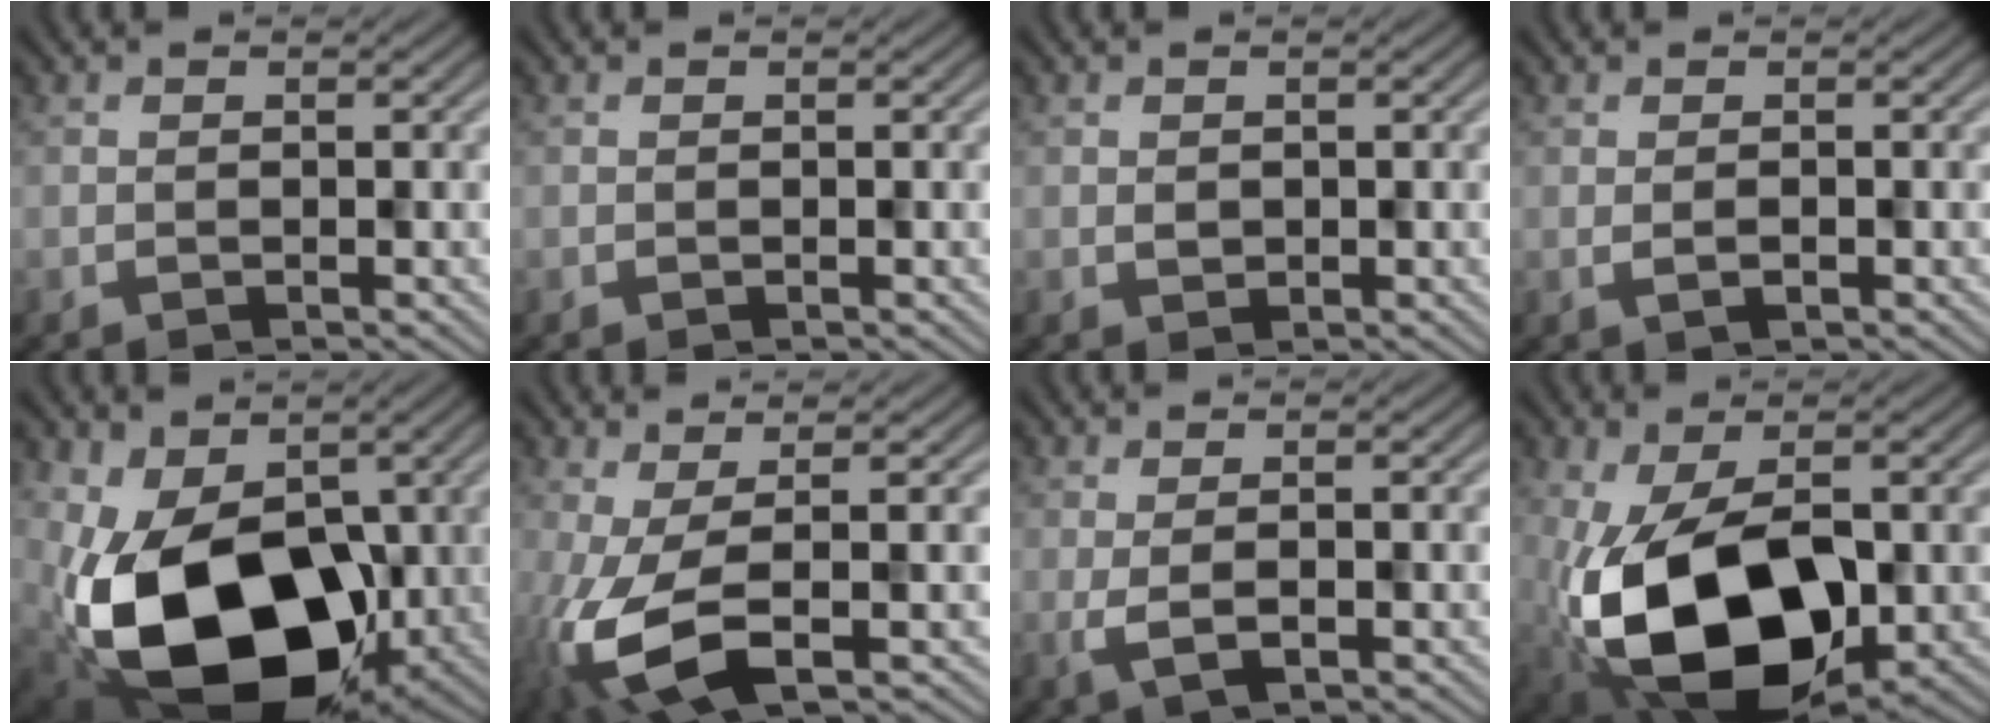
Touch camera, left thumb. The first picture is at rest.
{"total": 0.0}
{"total": 1.0, "force": [0.3, 0.9, 0.3], "torque": [-0.006, 0.002, 0.008]}
{"total": 1.2, "force": [0.1, 0.2, 1.1], "torque": [-0.024, 0.000, 0.001]}
{"total": 16.8, "force": [-3.3, 11.0, 12.2], "torque": [-0.231, -0.037, -0.050]}
{"total": 8.4, "force": [-2.1, 2.6, 7.7], "torque": [-0.159, -0.003, -0.037]}
{"total": 2.6, "force": [0.0, 0.6, 2.5], "torque": [-0.052, 0.002, -0.001]}
{"total": 15.5, "force": [-3.6, 9.4, 11.9], "torque": [-0.229, -0.039, -0.048]}